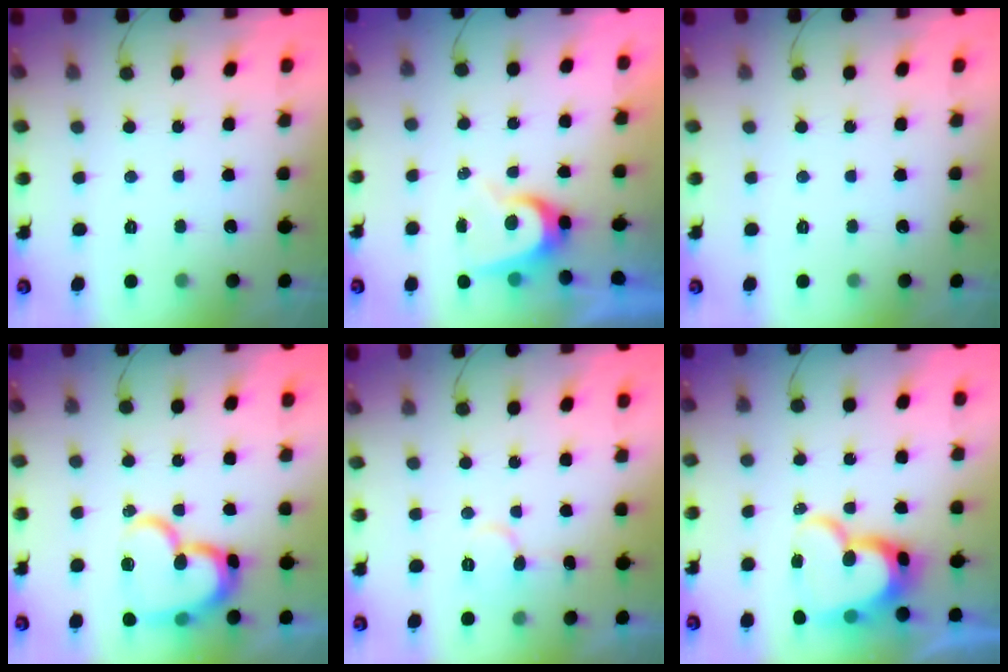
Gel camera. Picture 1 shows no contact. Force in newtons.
{"total": 6.3, "press": 6.3, "slide": 0.5}
{"total": 0.0}
{"total": 18.3, "press": 18.3, "slide": 0.9}
{"total": 6.5, "press": 6.5, "slide": 0.5}
{"total": 16.6, "press": 16.6, "slide": 1.2}